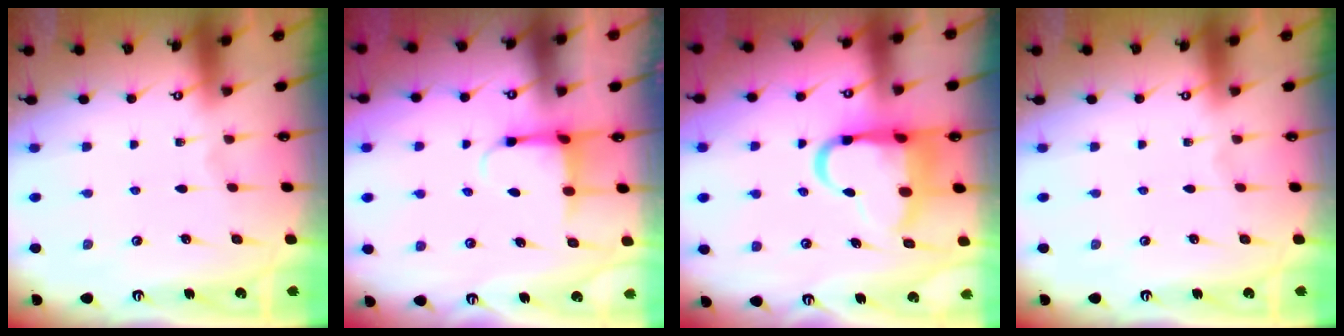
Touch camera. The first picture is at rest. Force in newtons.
{"total": 3.8, "press": 3.6, "slide": 1.3}
{"total": 12.7, "press": 12.5, "slide": 2.3}
{"total": 0.0}